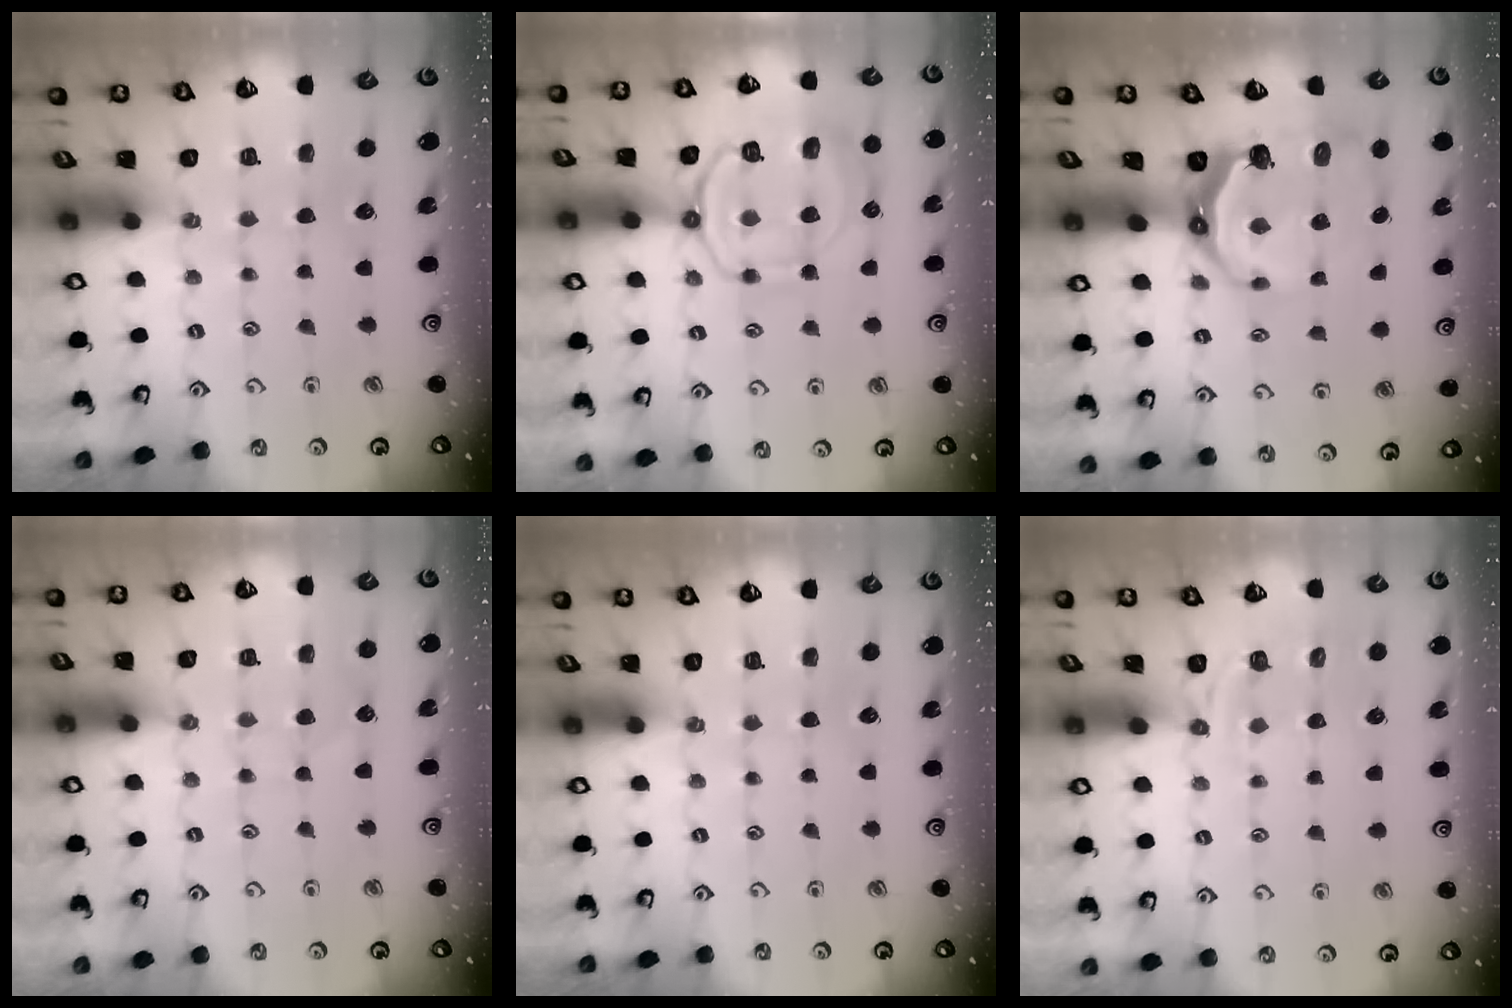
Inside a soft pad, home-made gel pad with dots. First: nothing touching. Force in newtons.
{"total": 13.5, "press": 13.4, "slide": 1.3}
{"total": 9.5, "press": 8.3, "slide": 4.5}
{"total": 5.1, "press": 5.1, "slide": 0.5}
{"total": 0.0}
{"total": 2.9, "press": 2.2, "slide": 1.8}